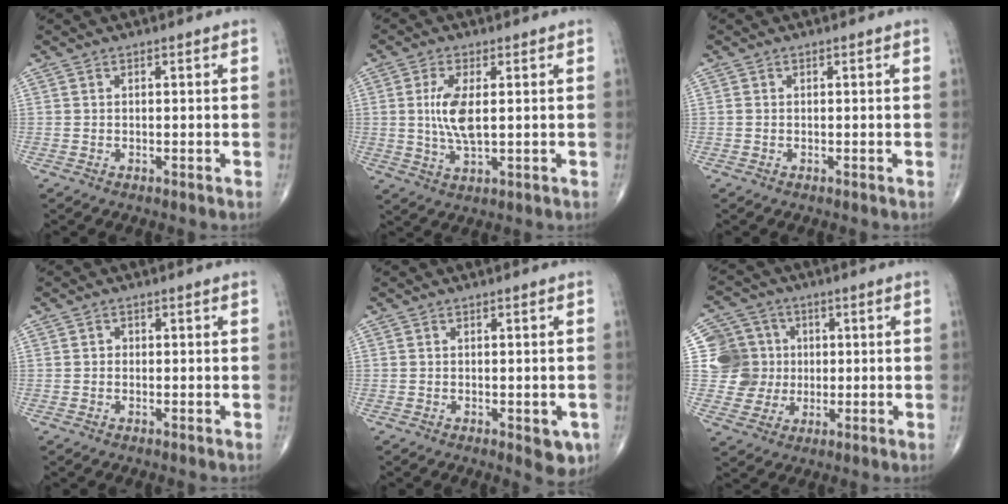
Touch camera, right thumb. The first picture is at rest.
{"total": 7.0, "force": [0.8, 2.7, 6.5], "torque": [-0.139, -0.009, 0.019]}
{"total": 0.0}
{"total": 0.7, "force": [0.0, 0.6, 0.3], "torque": [0.002, 0.002, -0.003]}
{"total": 4.2, "force": [-1.4, 1.9, 3.5], "torque": [-0.021, -0.005, -0.013]}
{"total": 10.0, "force": [1.0, 9.8, 1.6], "torque": [0.009, 0.014, 0.019]}